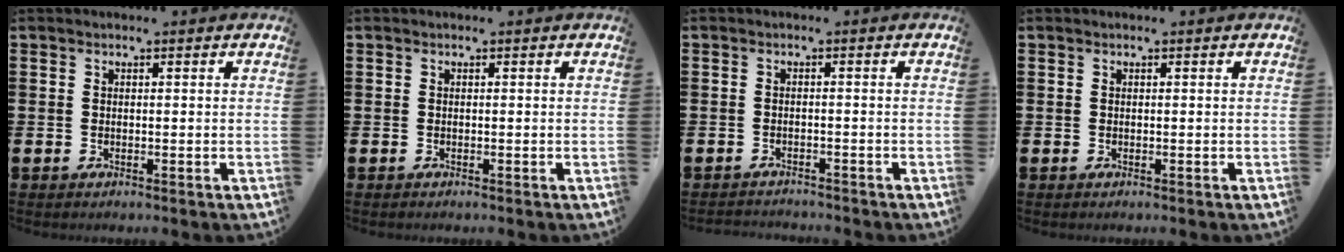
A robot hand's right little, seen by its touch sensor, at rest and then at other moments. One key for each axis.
{"total": 0.0}
{"total": 1.2, "fx": -1.2, "fy": 0.0, "fz": -0.1, "tx": -0.003, "ty": 0.003, "tz": -0.026}
{"total": 0.0}